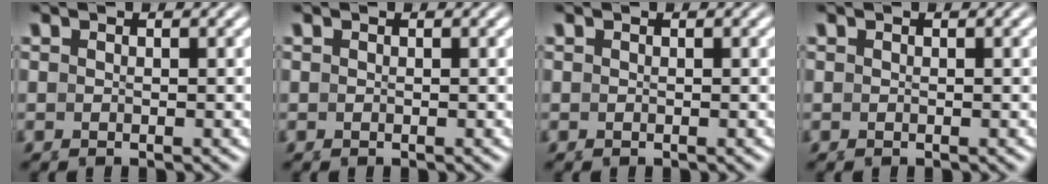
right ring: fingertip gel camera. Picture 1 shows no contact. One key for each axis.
{"total": 0.0}
{"total": 0.0}
{"total": 0.0}